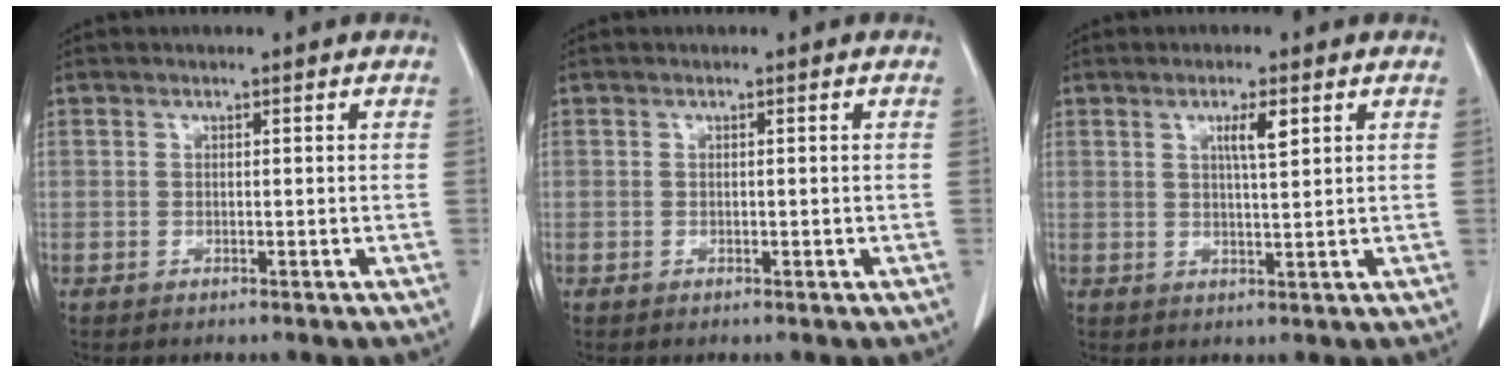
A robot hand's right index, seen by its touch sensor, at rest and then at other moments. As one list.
[{"total": 0.5, "force": [-0.1, 0.2, 0.4], "torque": [-0.008, -0.001, 0.000]}, {"total": 3.5, "force": [1.6, 0.3, 3.1], "torque": [-0.053, -0.001, 0.025]}]